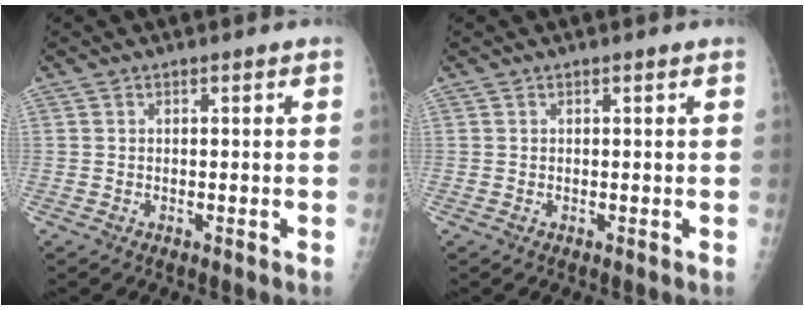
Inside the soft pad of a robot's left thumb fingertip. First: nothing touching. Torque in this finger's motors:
{"motor_torque": [0.01, -0.01, 0.00, 0.00, 0.00]}